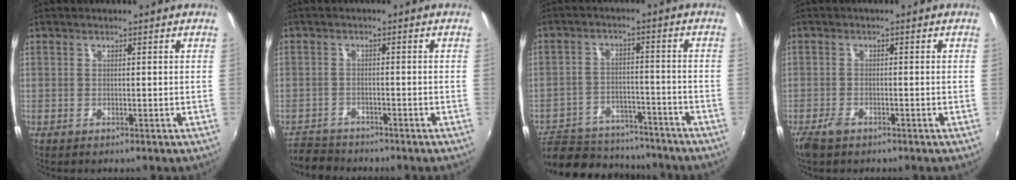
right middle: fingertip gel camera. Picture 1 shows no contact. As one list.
[{"total": 4.7, "force": [-4.3, 1.8, 0.2], "torque": [-0.023, -0.002, -0.083]}, {"total": 18.6, "force": [-15.7, 7.5, 6.7], "torque": [-0.156, 0.004, -0.218]}, {"total": 3.3, "force": [-2.4, 1.5, 1.7], "torque": [-0.045, -0.007, -0.048]}]